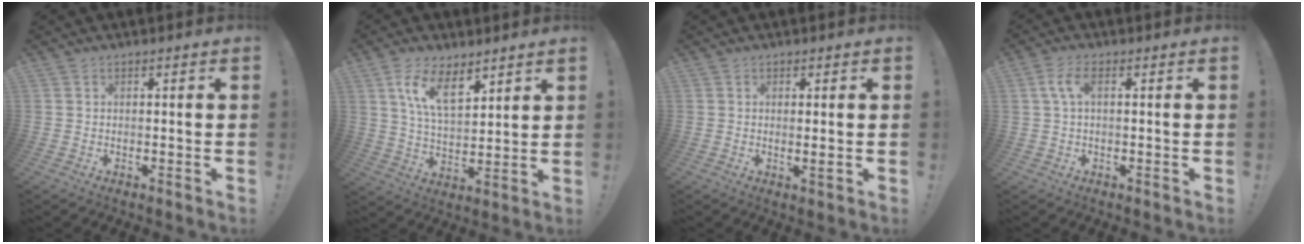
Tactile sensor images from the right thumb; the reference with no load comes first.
{"total": 11.5, "force": [7.1, 5.1, 7.4], "torque": [-0.130, -0.032, 0.131]}
{"total": 2.1, "force": [0.2, -0.2, 2.0], "torque": [-0.030, -0.006, 0.001]}
{"total": 4.7, "force": [0.8, 1.9, 4.2], "torque": [-0.092, 0.007, 0.015]}